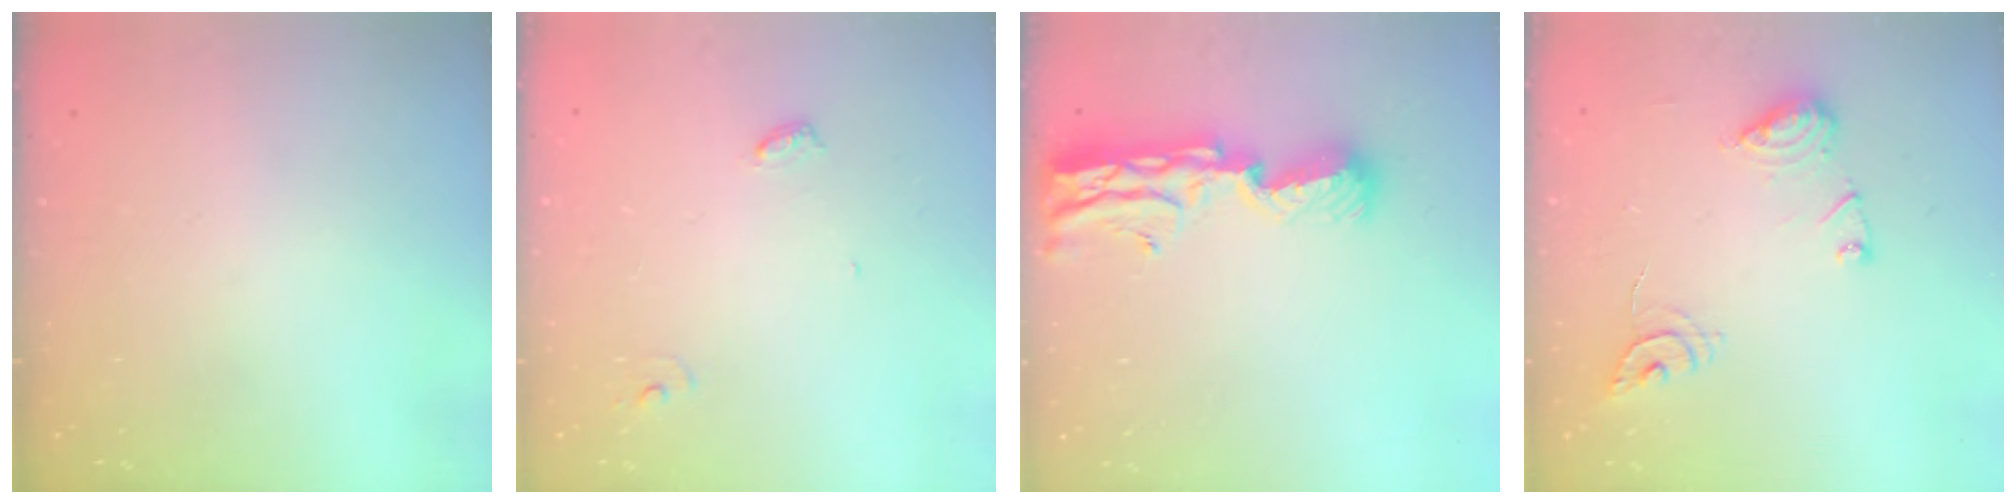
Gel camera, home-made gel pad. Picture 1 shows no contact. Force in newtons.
{"total": 4.0, "press": 4.0, "slide": 0.3}
{"total": 11.5, "press": 11.4, "slide": 1.6}
{"total": 10.8, "press": 10.8, "slide": 0.5}